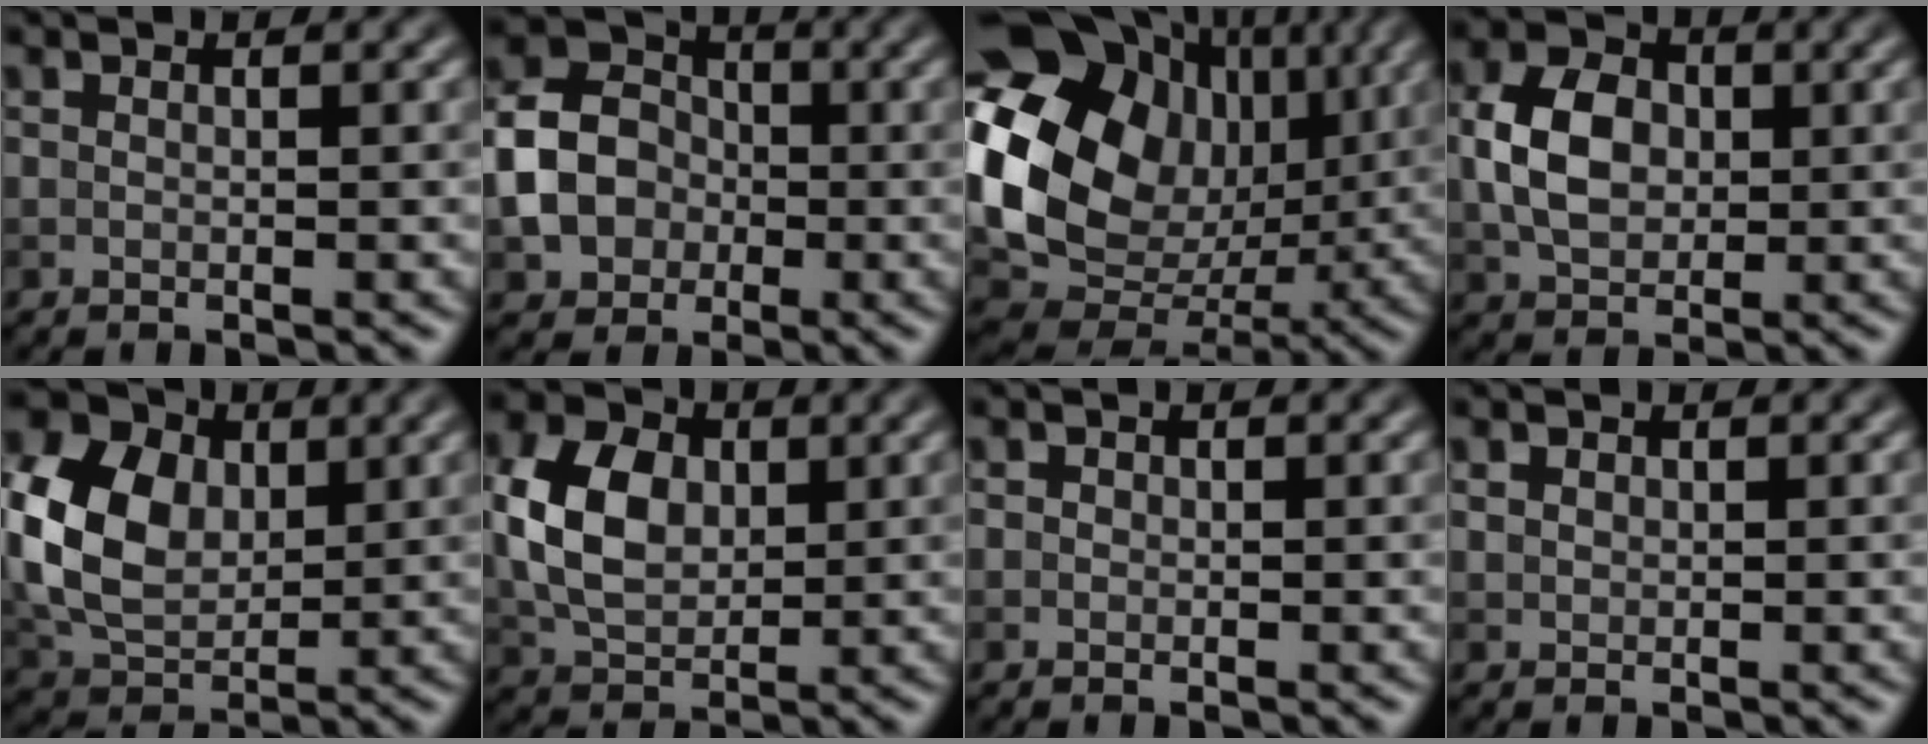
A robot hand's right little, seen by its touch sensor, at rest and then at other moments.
{"total": 6.3, "force": [-1.3, 5.1, 3.5], "torque": [-0.073, 0.009, -0.039]}
{"total": 18.5, "force": [3.0, 14.9, 10.7], "torque": [-0.207, 0.002, 0.069]}
{"total": 5.6, "force": [0.2, 4.0, 3.8], "torque": [-0.079, 0.008, 0.001]}
{"total": 9.1, "force": [1.2, 6.7, 6.1], "torque": [-0.154, 0.010, 0.018]}
{"total": 6.7, "force": [0.9, 4.7, 4.6], "torque": [-0.100, 0.009, 0.016]}
{"total": 0.0}
{"total": 0.6, "force": [0.4, 0.4, 0.2], "torque": [-0.003, -0.001, 0.009]}